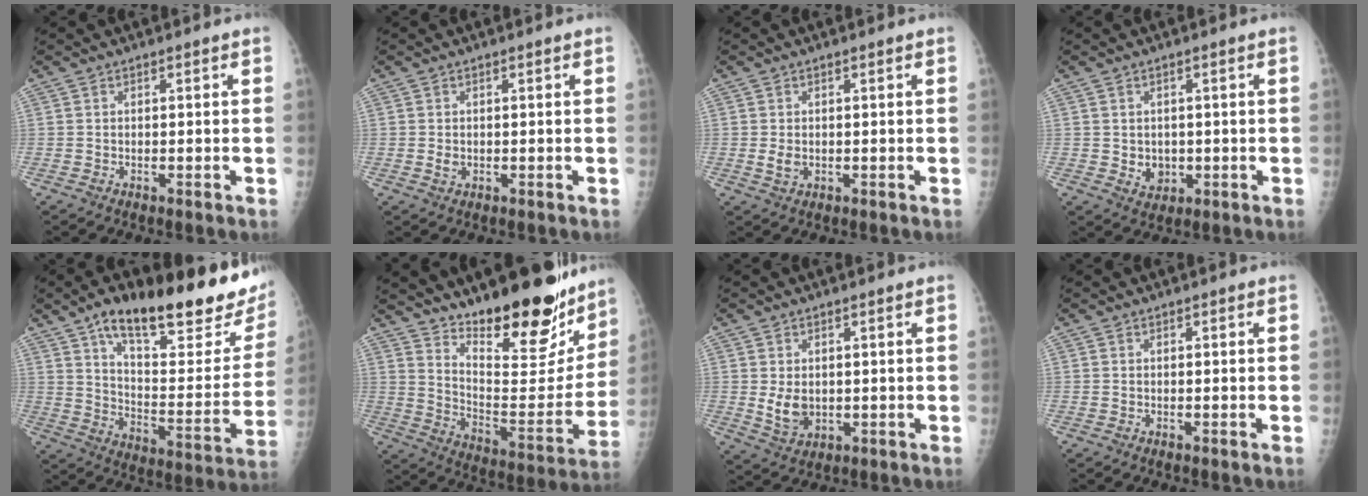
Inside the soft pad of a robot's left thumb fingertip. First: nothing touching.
{"total": 1.3, "force": [0.1, 0.9, 0.9], "torque": [-0.012, -0.001, 0.005]}
{"total": 2.0, "force": [0.1, 1.3, 1.5], "torque": [-0.024, -0.004, 0.007]}
{"total": 3.3, "force": [-0.1, 2.8, 1.8], "torque": [-0.015, -0.003, 0.010]}
{"total": 29.1, "force": [18.3, 9.3, 20.6], "torque": [-0.264, -0.056, 0.274]}
{"total": 23.6, "force": [17.7, 7.7, 13.6], "torque": [-0.157, -0.117, 0.271]}
{"total": 4.7, "force": [0.4, 3.3, 3.2], "torque": [-0.043, -0.012, 0.021]}
{"total": 0.0}